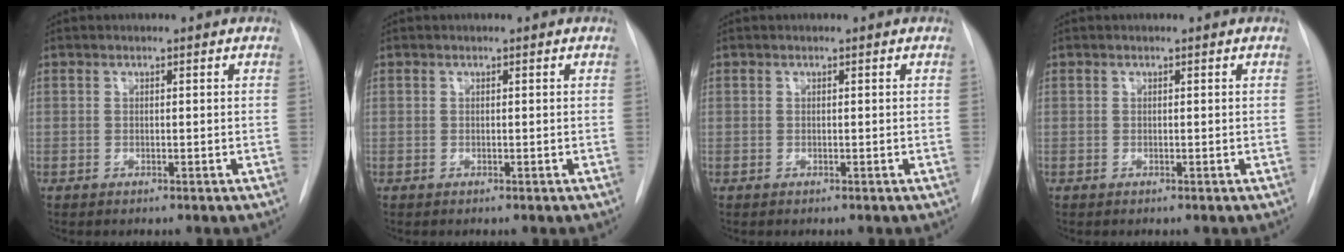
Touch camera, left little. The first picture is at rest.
{"total": 0.0}
{"total": 0.0}
{"total": 0.0}